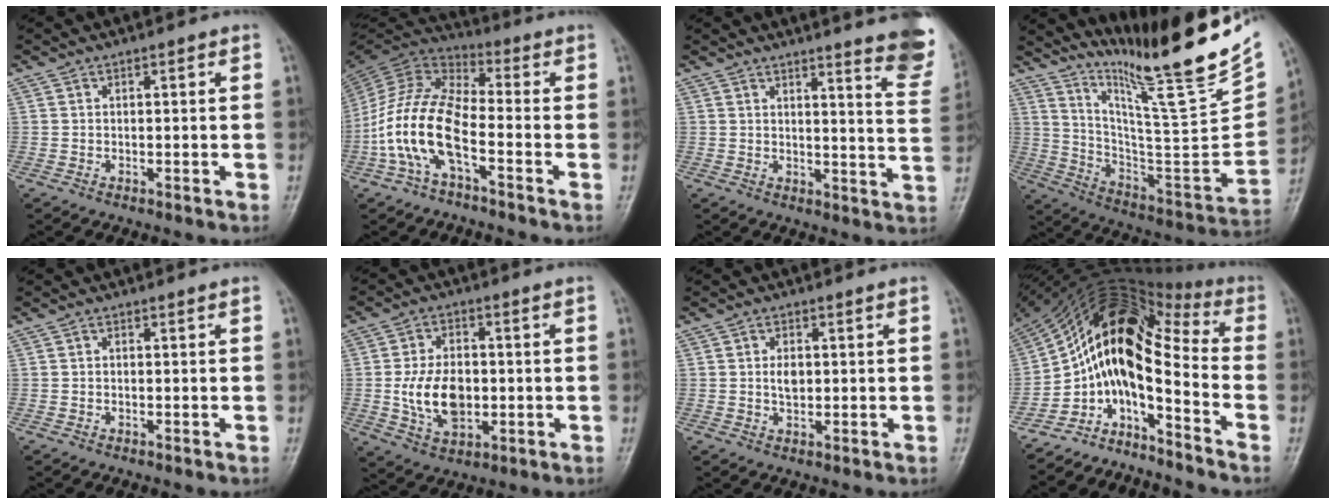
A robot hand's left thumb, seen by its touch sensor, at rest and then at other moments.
{"total": 14.0, "force": [-4.8, 6.1, 11.7], "torque": [-0.248, 0.045, -0.100]}
{"total": 14.0, "force": [11.0, 1.7, 8.6], "torque": [-0.078, -0.088, 0.116]}
{"total": 26.3, "force": [21.2, 0.9, 15.5], "torque": [-0.224, -0.155, 0.339]}
{"total": 0.0}
{"total": 10.6, "force": [-0.7, 6.8, 8.1], "torque": [-0.132, 0.002, -0.007]}
{"total": 3.4, "force": [0.4, 1.9, 2.8], "torque": [-0.044, 0.000, 0.010]}
{"total": 14.1, "force": [-5.7, 5.9, 11.5], "torque": [-0.196, 0.106, -0.110]}